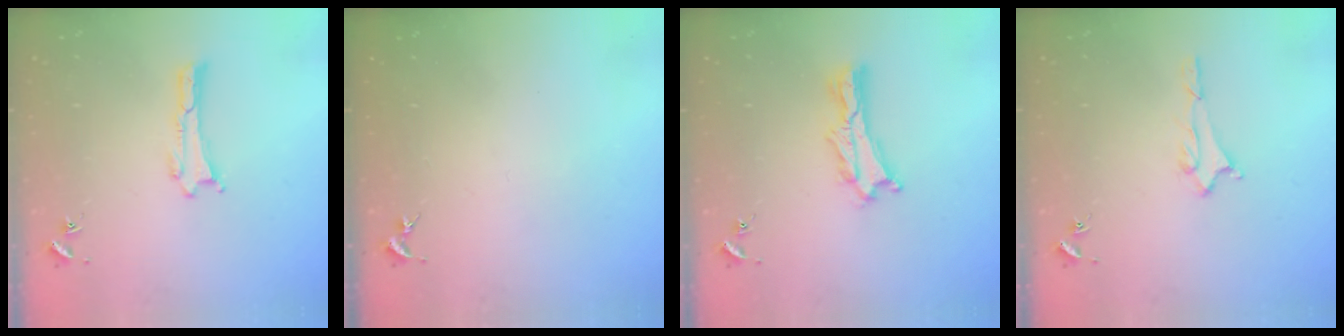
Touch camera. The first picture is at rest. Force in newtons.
{"total": 0.0}
{"total": 2.1, "press": 2.1, "slide": 0.3}
{"total": 1.6, "press": 1.6, "slide": 0.2}